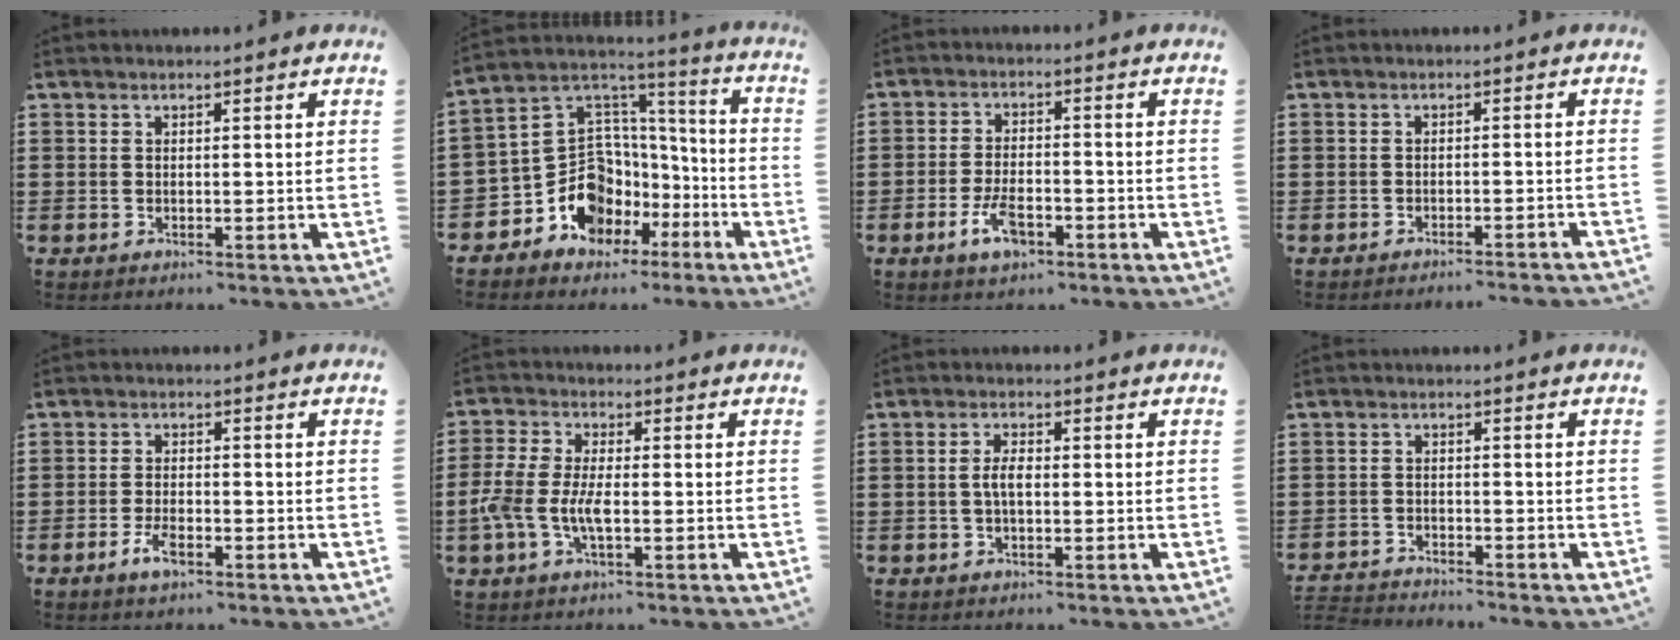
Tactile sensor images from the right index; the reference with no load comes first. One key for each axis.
{"total": 11.2, "fx": -4.0, "fy": 9.7, "fz": 3.8, "tx": -0.132, "ty": -0.018, "tz": -0.071}
{"total": 5.5, "fx": -2.8, "fy": 2.5, "fz": 4.0, "tx": -0.091, "ty": 0.001, "tz": -0.056}
{"total": 2.0, "fx": -1.9, "fy": -0.5, "fz": 0.3, "tx": -0.005, "ty": 0.002, "tz": -0.038}
{"total": 3.5, "fx": -1.9, "fy": 1.4, "fz": 2.6, "tx": -0.057, "ty": -0.001, "tz": -0.038}
{"total": 6.3, "fx": -2.0, "fy": 2.8, "fz": 5.3, "tx": -0.132, "ty": -0.007, "tz": -0.045}
{"total": 2.9, "fx": -0.5, "fy": 1.1, "fz": 2.6, "tx": -0.056, "ty": -0.001, "tz": -0.012}
{"total": 2.8, "fx": -2.7, "fy": 0.0, "fz": -0.4, "tx": -0.002, "ty": -0.001, "tz": -0.060}